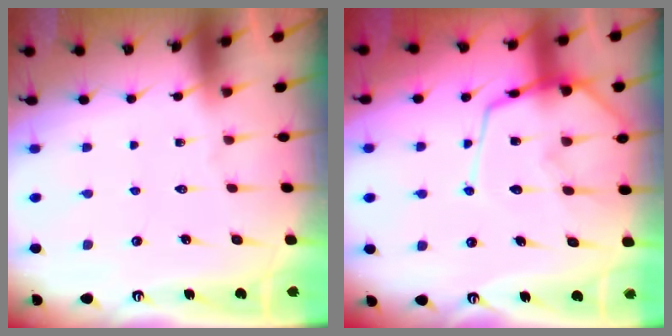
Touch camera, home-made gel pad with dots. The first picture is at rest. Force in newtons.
{"total": 13.6, "press": 13.6, "slide": 1.2}